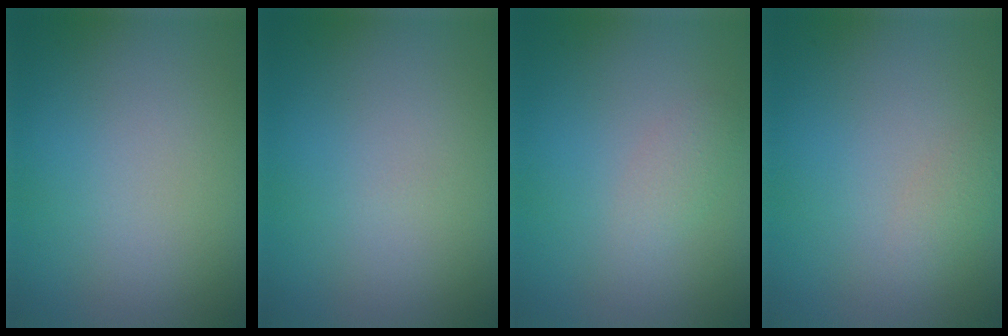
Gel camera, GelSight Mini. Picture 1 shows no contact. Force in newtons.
{"total": 0.0}
{"total": 1.2, "press": 1.2, "slide": 0.1}
{"total": 1.0, "press": 1.0, "slide": 0.0}